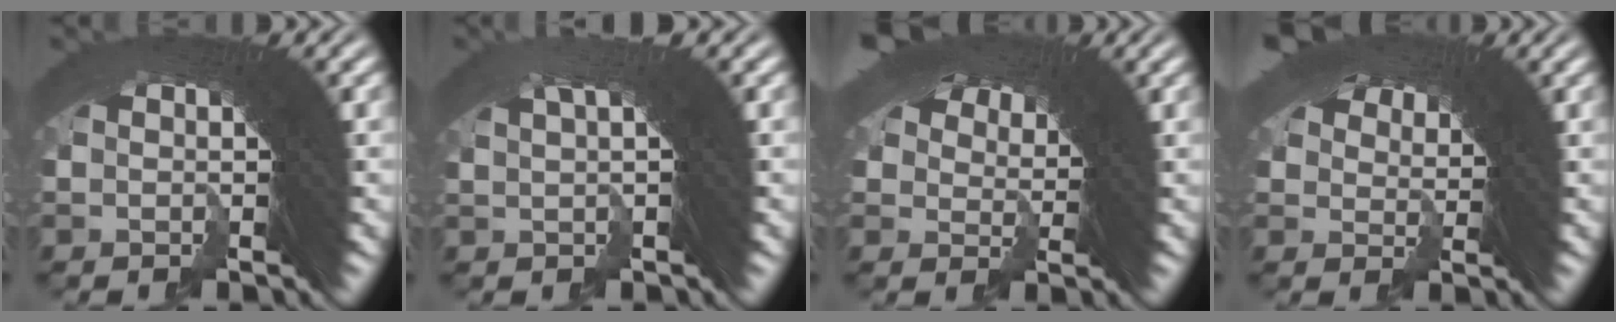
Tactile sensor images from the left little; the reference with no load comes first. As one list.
[{"total": 3.8, "force": [3.6, -0.6, 1.3], "torque": [-0.017, 0.033, 0.056]}, {"total": 3.6, "force": [0.9, 3.1, 1.4], "torque": [-0.020, -0.027, 0.026]}, {"total": 2.4, "force": [0.9, 2.1, 0.5], "torque": [0.001, -0.028, 0.026]}]